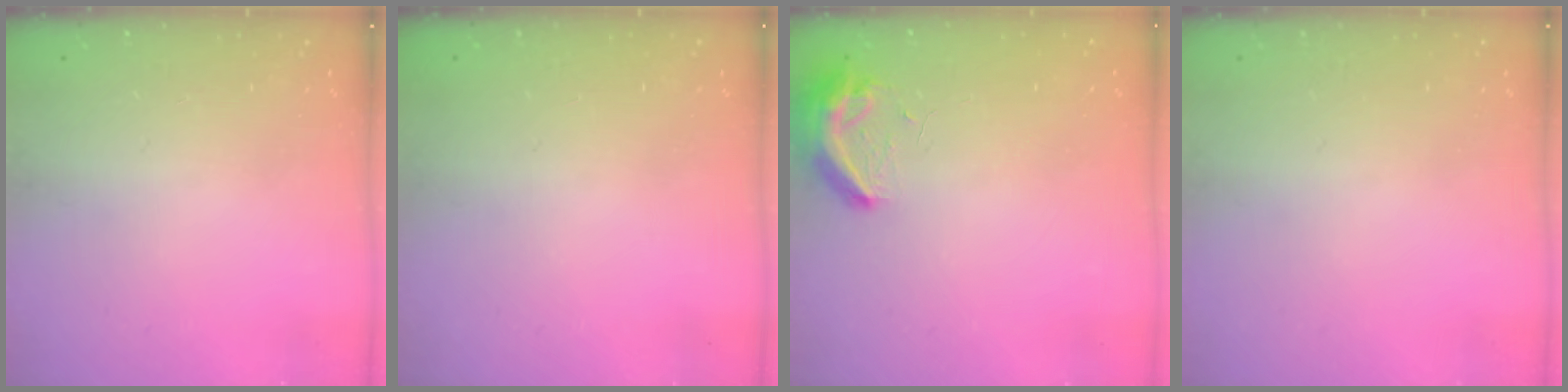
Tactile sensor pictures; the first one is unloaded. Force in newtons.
{"total": 0.0}
{"total": 8.4, "press": 8.3, "slide": 0.7}
{"total": 0.0}